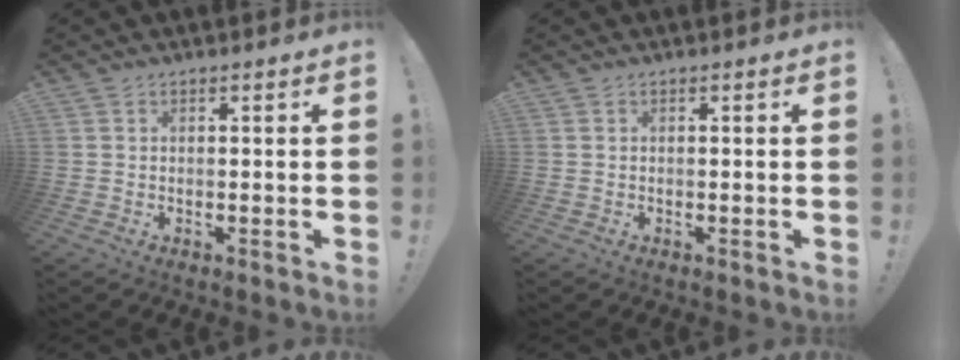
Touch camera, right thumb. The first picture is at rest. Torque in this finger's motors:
{"motor_torque": [0.13, 0.06, -0.07, 0.07, -0.01]}